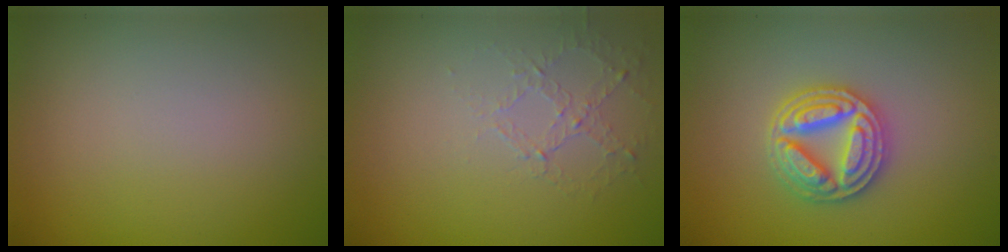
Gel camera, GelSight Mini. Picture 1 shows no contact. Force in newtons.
{"total": 1.1, "press": 0.5, "slide": 1.0}
{"total": 5.0, "press": 5.0, "slide": 0.8}